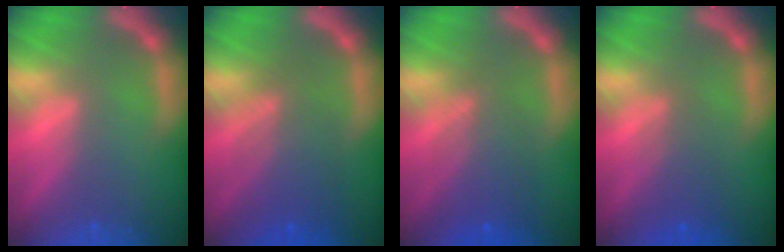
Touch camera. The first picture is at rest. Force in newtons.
{"total": 6.0}
{"total": 5.1}
{"total": 3.1}